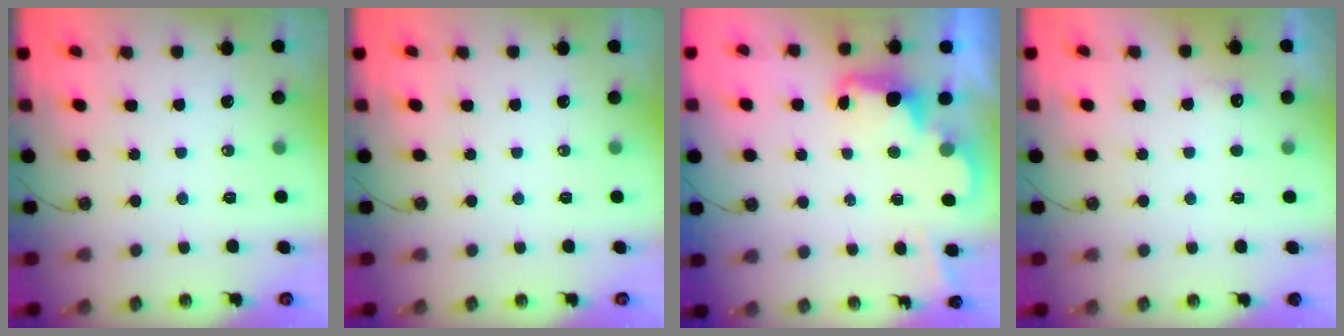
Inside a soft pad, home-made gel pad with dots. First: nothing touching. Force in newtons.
{"total": 0.0}
{"total": 2.4, "press": 2.3, "slide": 0.7}
{"total": 5.2, "press": 5.0, "slide": 1.1}